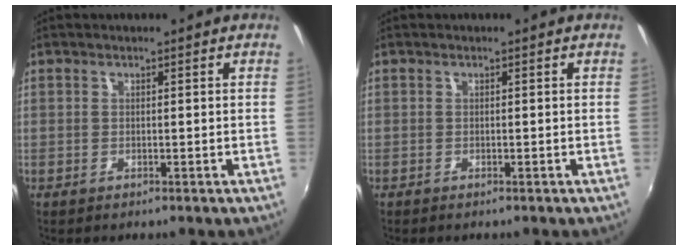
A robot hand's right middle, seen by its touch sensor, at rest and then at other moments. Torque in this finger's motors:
{"motor_torque": [0.00, -0.01, 0.01, 0.00]}